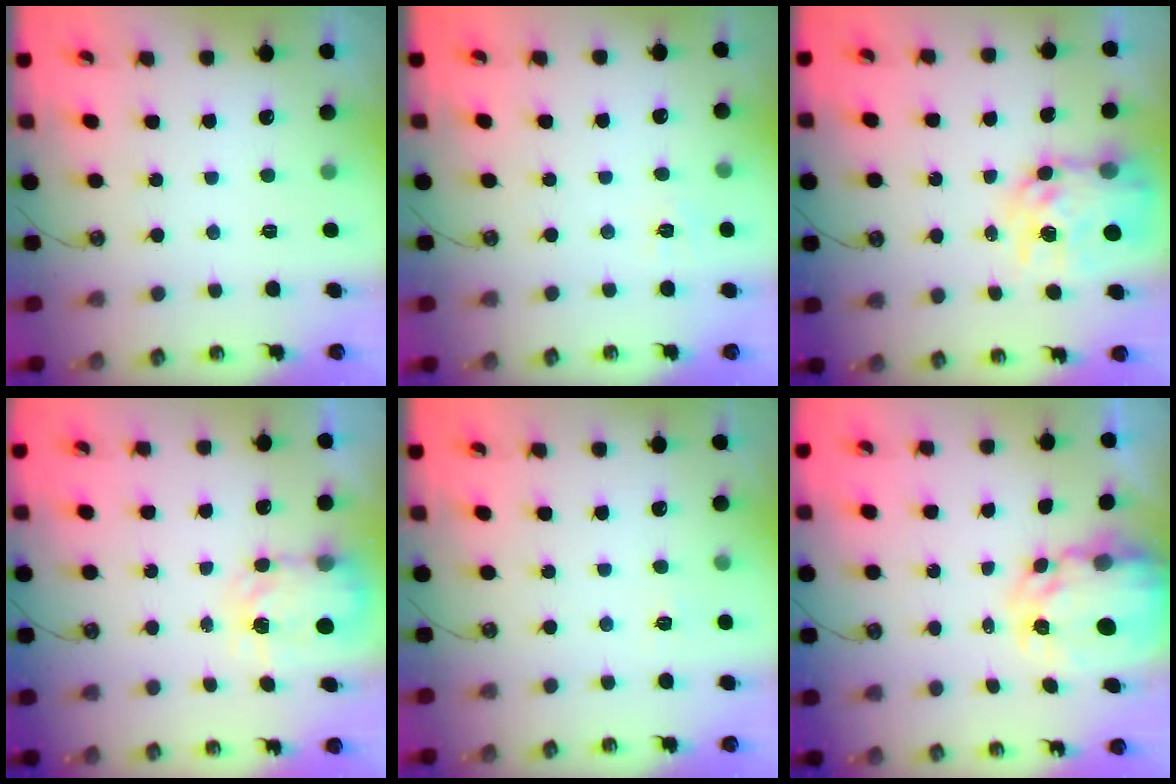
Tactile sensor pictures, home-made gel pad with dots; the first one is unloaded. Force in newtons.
{"total": 4.0, "press": 3.9, "slide": 0.4}
{"total": 12.3, "press": 12.3, "slide": 1.0}
{"total": 5.0, "press": 5.0, "slide": 0.3}
{"total": 3.7, "press": 3.7, "slide": 0.4}
{"total": 8.6, "press": 8.6, "slide": 0.7}